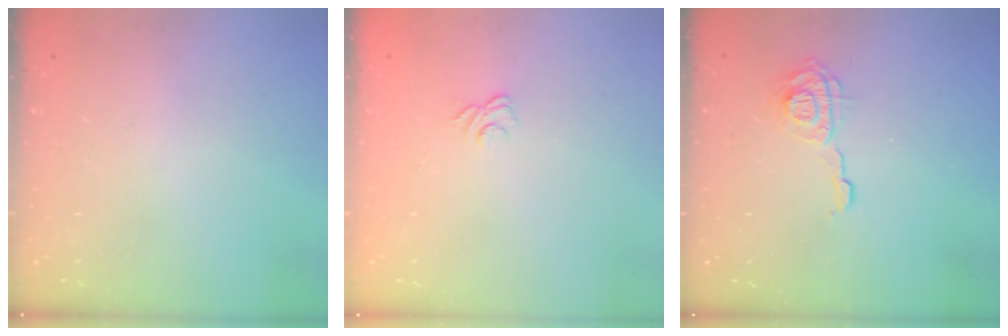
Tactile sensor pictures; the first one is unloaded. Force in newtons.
{"total": 3.1, "press": 2.8, "slide": 1.3}
{"total": 9.5, "press": 9.4, "slide": 0.6}